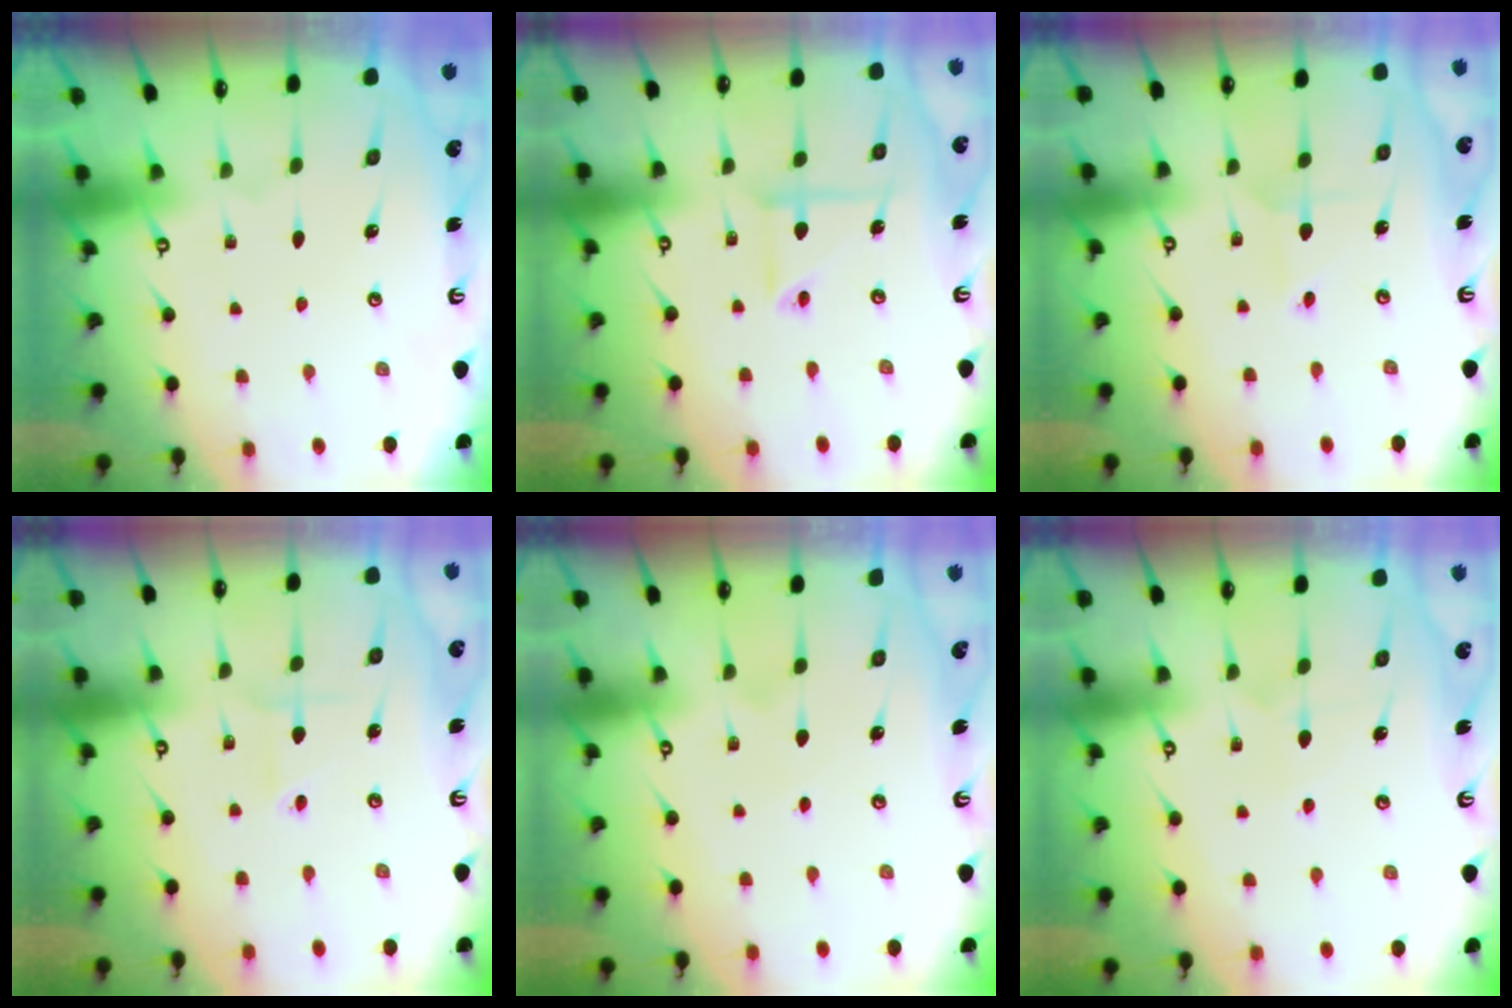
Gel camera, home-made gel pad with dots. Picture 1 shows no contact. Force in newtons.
{"total": 5.7, "press": 5.7, "slide": 0.5}
{"total": 4.0, "press": 4.0, "slide": 0.4}
{"total": 1.9, "press": 1.8, "slide": 0.5}
{"total": 3.0, "press": 3.0, "slide": 0.2}
{"total": 4.2, "press": 4.1, "slide": 0.4}